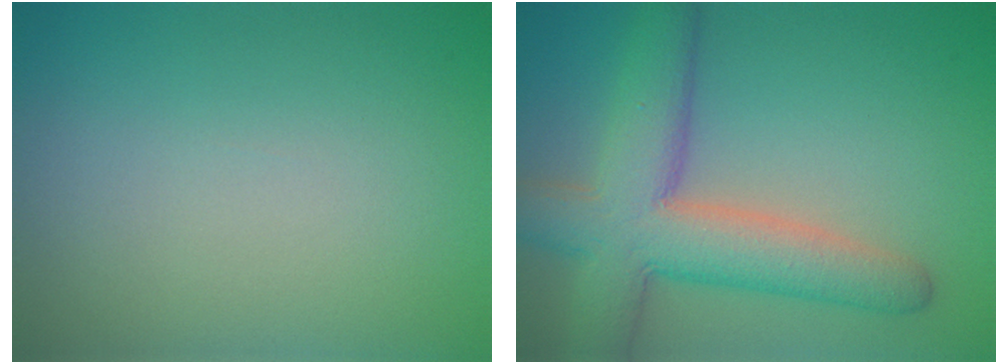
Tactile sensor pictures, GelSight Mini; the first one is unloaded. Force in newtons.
{"total": 8.5, "press": 8.5, "slide": 0.5}